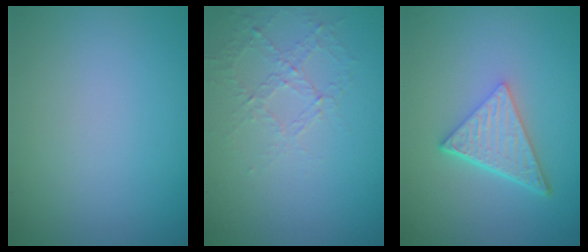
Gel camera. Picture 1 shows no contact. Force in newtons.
{"total": 1.4, "press": 0.8, "slide": 1.2}
{"total": 4.7, "press": 3.3, "slide": 3.3}